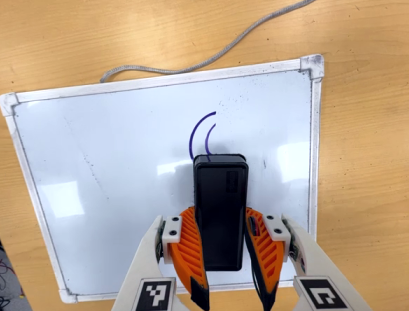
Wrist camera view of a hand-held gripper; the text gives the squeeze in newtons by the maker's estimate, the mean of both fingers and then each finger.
{"total": 9.3, "left": 7.6, "right": 11.0}